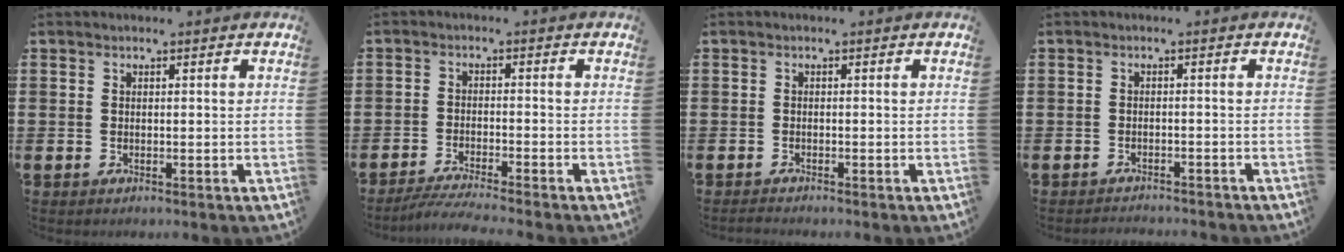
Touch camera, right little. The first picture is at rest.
{"total": 3.0, "force": [-2.7, -0.2, 1.4], "torque": [-0.022, -0.004, -0.049]}
{"total": 0.6, "force": [-0.6, 0.0, 0.2], "torque": [-0.003, -0.002, -0.013]}
{"total": 1.2, "force": [-1.2, -0.1, -0.1], "torque": [-0.001, 0.003, -0.026]}